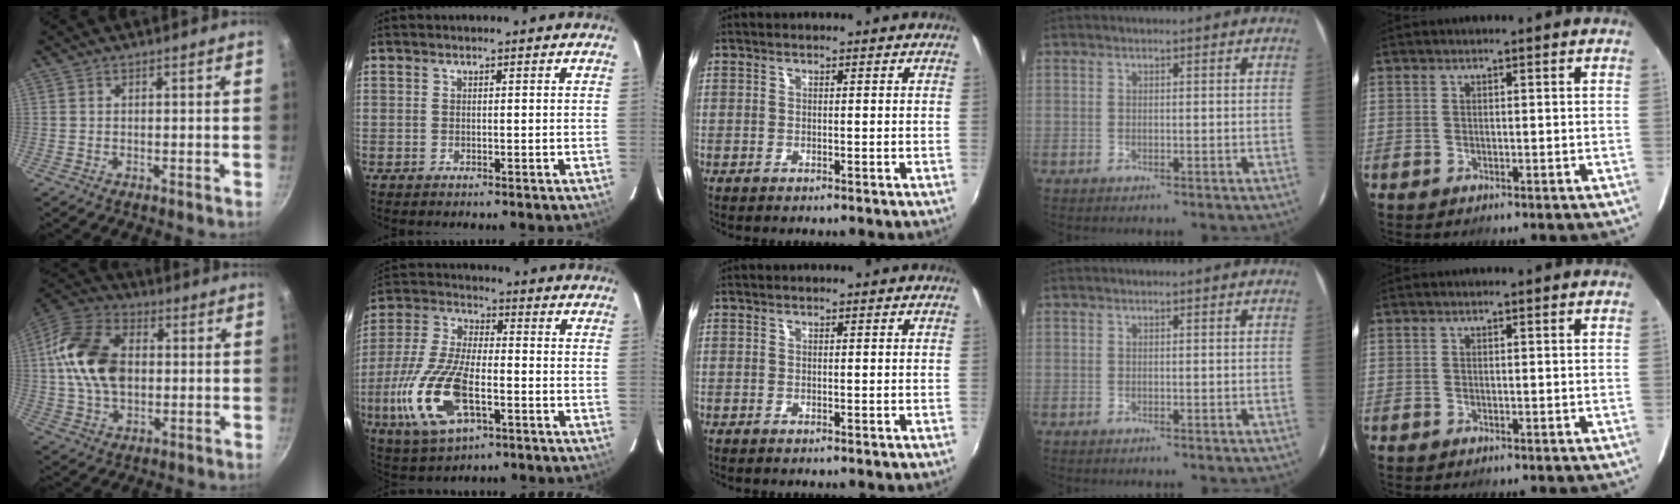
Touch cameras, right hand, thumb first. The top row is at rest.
{"thumb": {"total": 16.5, "force": [1.3, 11.1, 12.2], "torque": [-0.210, 0.020, 0.009]}, "index": {"total": 17.8, "force": [-5.9, 7.9, 14.8], "torque": [-0.334, -0.017, -0.106]}}